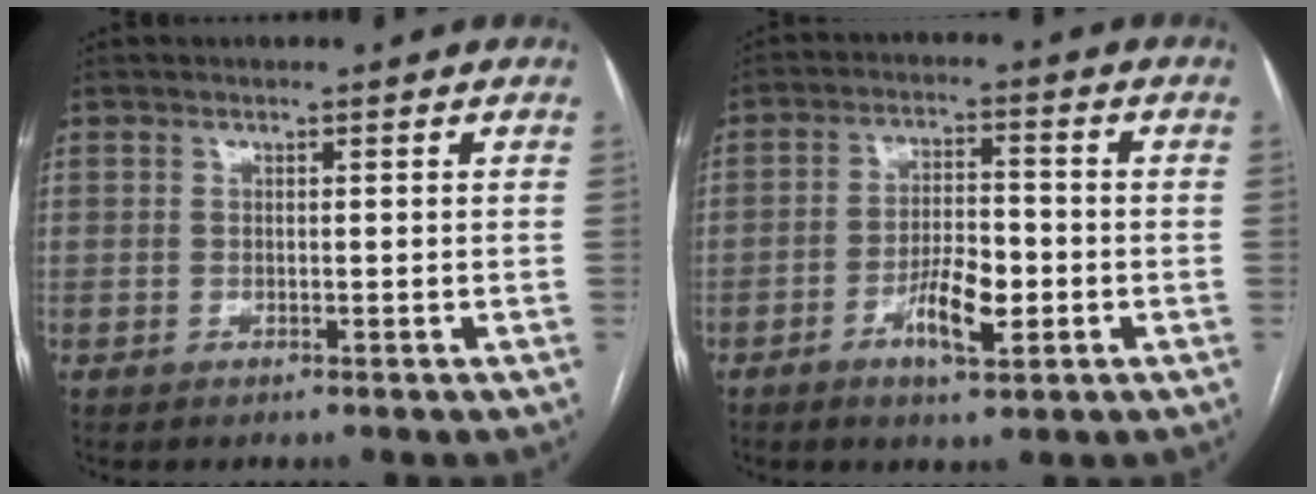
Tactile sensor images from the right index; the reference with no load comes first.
{"total": 7.1, "force": [-2.8, 2.2, 6.2], "torque": [-0.115, 0.003, -0.045]}